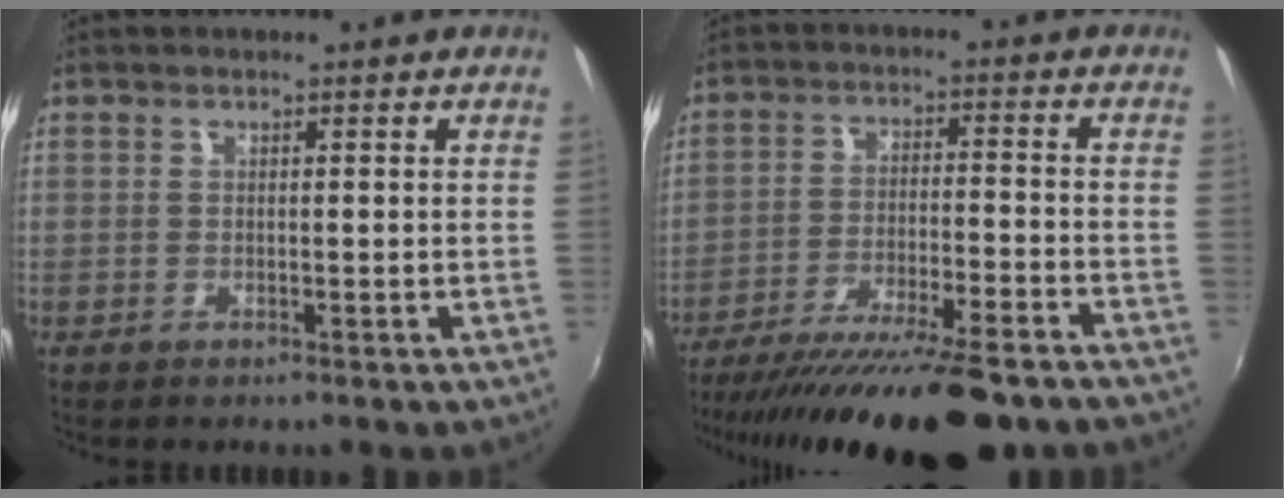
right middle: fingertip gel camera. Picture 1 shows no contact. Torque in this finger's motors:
{"motor_torque": [1.07, -1.07, 0.54, 0.21]}